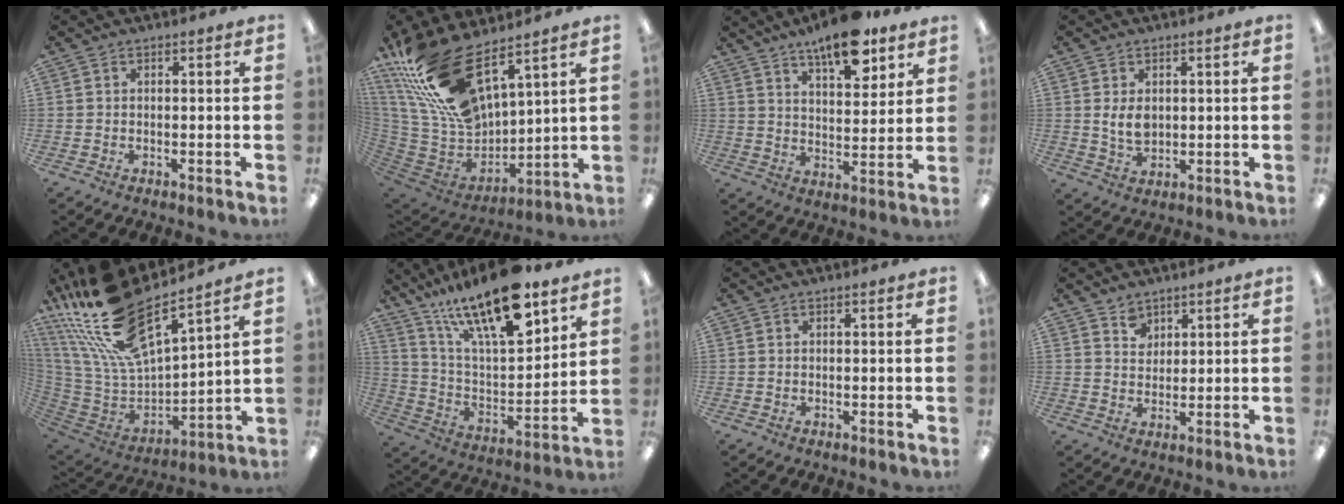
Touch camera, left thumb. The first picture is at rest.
{"total": 24.4, "force": [16.2, 10.8, 14.8], "torque": [-0.308, -0.089, 0.296]}
{"total": 12.9, "force": [9.4, 4.6, 7.5], "torque": [-0.104, -0.051, 0.160]}
{"total": 4.6, "force": [1.2, 2.8, 3.5], "torque": [-0.071, -0.003, 0.018]}
{"total": 22.5, "force": [18.1, 6.2, 11.9], "torque": [-0.253, -0.128, 0.314]}
{"total": 22.9, "force": [15.8, 7.6, 14.6], "torque": [-0.249, -0.094, 0.270]}
{"total": 0.0}
{"total": 3.9, "force": [2.9, 2.6, 0.6], "torque": [0.005, -0.015, 0.051]}